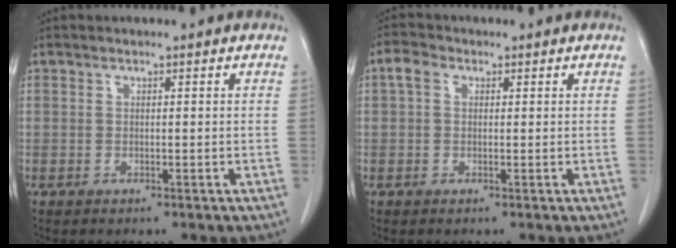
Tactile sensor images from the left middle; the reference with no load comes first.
{"total": 2.4, "force": [0.7, 1.7, 1.5], "torque": [-0.033, 0.018, 0.012]}